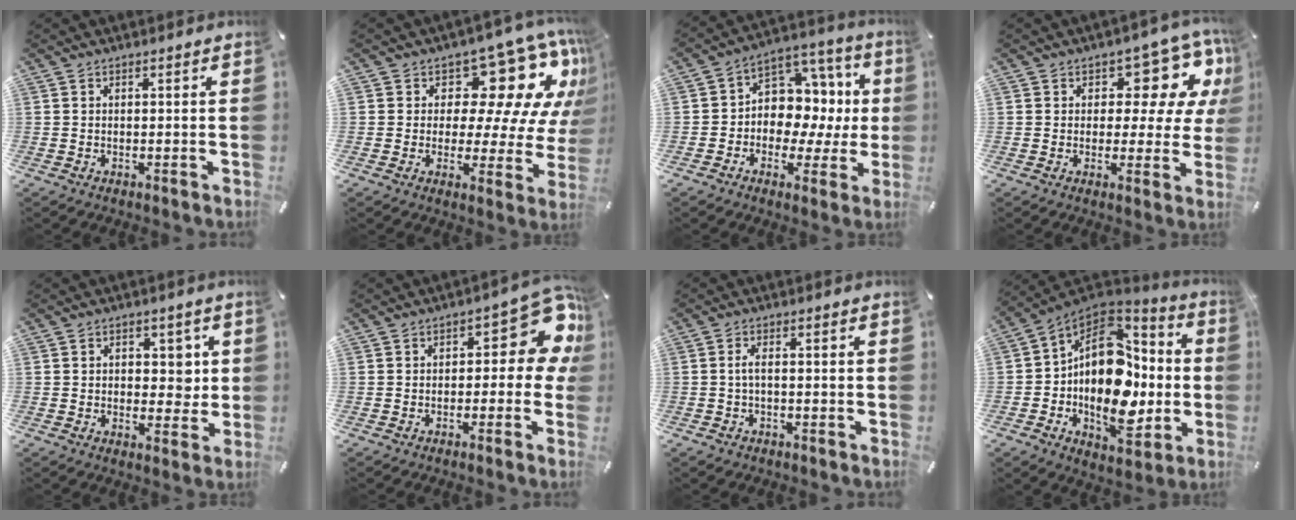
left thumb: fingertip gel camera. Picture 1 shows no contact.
{"total": 17.1, "force": [8.9, 9.2, 11.3], "torque": [-0.140, -0.077, 0.145]}
{"total": 11.4, "force": [0.4, 9.9, 5.7], "torque": [-0.070, -0.021, 0.014]}
{"total": 11.6, "force": [5.6, 6.7, 7.6], "torque": [-0.089, -0.050, 0.096]}
{"total": 5.9, "force": [0.7, 4.6, 3.6], "torque": [-0.029, -0.004, 0.003]}
{"total": 11.3, "force": [4.1, 5.6, 9.0], "torque": [-0.098, -0.040, 0.067]}
{"total": 2.3, "force": [-0.6, 0.9, 2.0], "torque": [-0.045, 0.002, -0.015]}
{"total": 19.3, "force": [-2.2, 14.1, 12.9], "torque": [-0.195, -0.010, -0.030]}